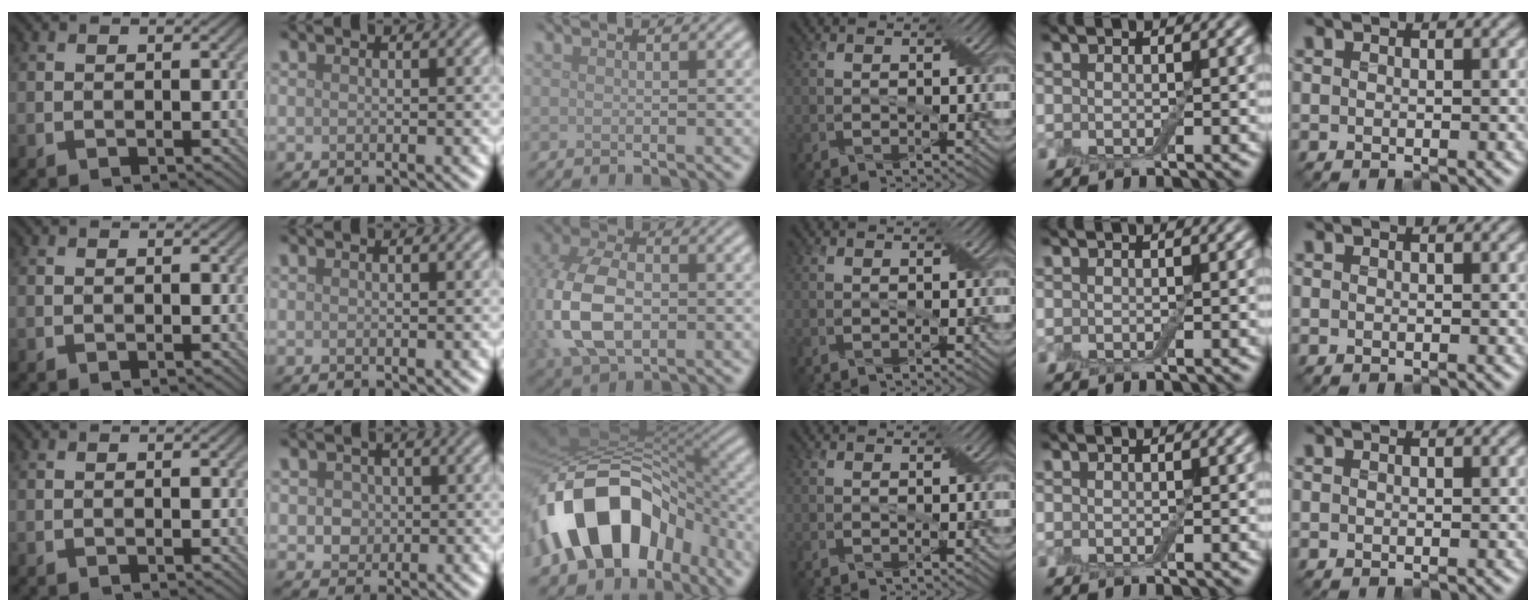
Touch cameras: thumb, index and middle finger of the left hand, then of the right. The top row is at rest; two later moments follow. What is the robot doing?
{"motion": "extract", "object": "drawer"}